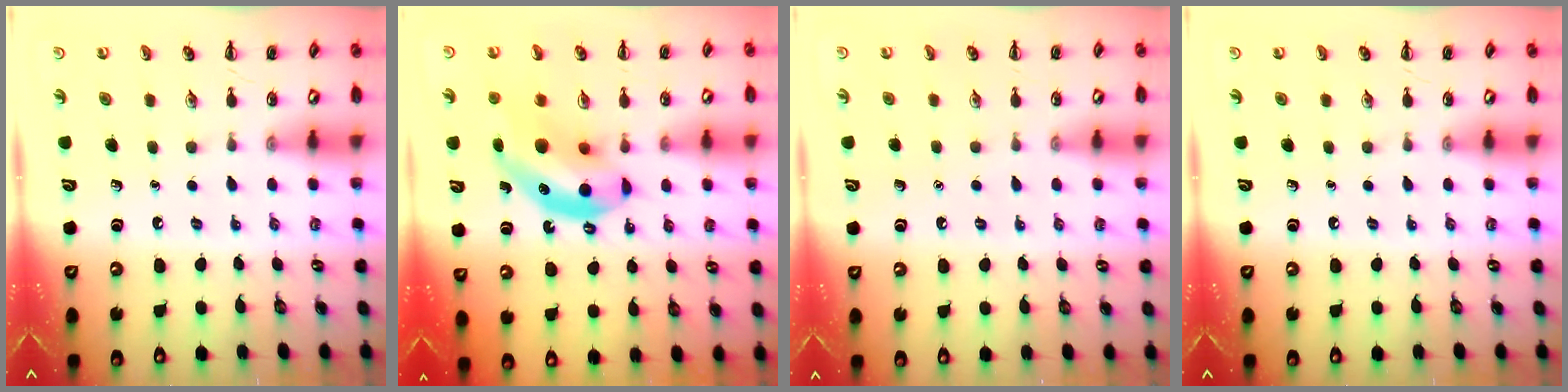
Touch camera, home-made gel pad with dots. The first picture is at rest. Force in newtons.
{"total": 14.2, "press": 13.7, "slide": 3.6}
{"total": 1.4, "press": 1.4, "slide": 0.1}
{"total": 0.0}